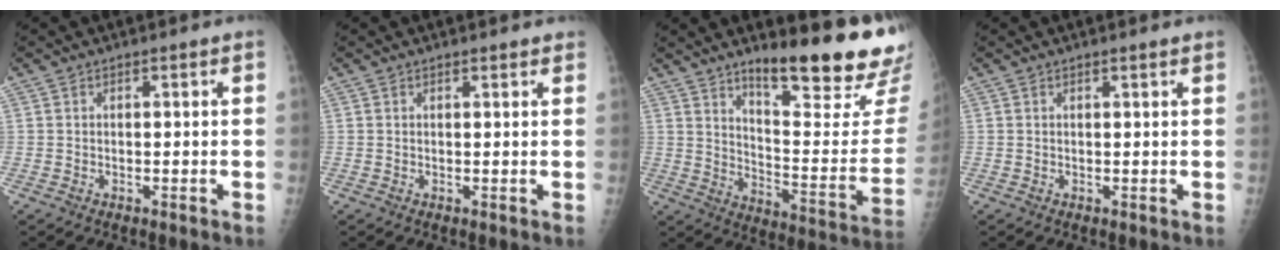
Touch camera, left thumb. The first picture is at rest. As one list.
[{"total": 1.4, "force": [1.2, 0.4, 0.6], "torque": [-0.002, 0.000, 0.014]}, {"total": 23.9, "force": [16.8, 4.8, 16.2], "torque": [-0.197, -0.111, 0.244]}, {"total": 1.0, "force": [0.8, -0.1, 0.5], "torque": [-0.008, 0.001, 0.014]}]